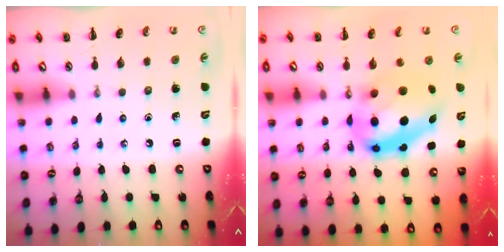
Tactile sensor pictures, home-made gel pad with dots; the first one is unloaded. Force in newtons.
{"total": 15.3, "press": 14.8, "slide": 3.7}